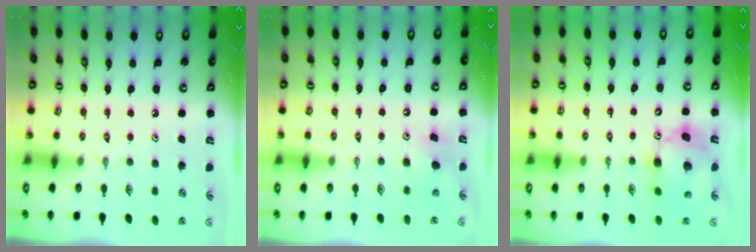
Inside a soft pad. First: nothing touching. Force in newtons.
{"total": 6.4, "press": 6.1, "slide": 2.0}
{"total": 13.2, "press": 12.9, "slide": 2.5}